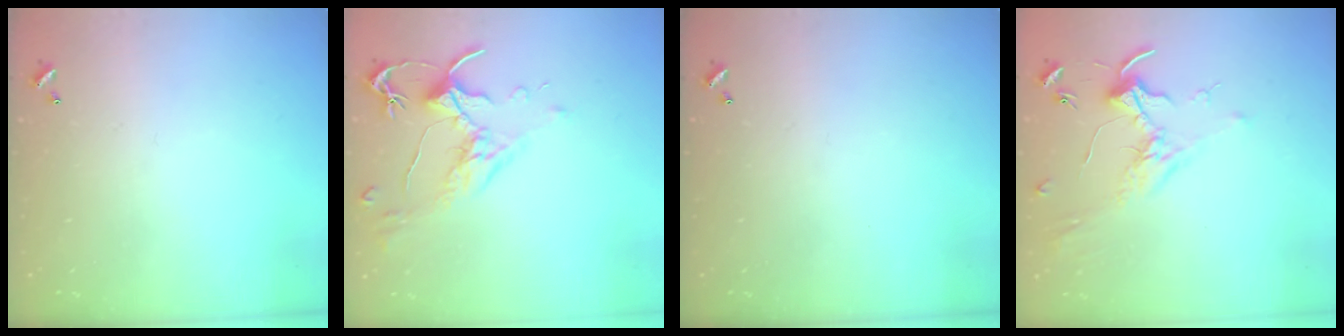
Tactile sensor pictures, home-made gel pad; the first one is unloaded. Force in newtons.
{"total": 1.6, "press": 1.4, "slide": 0.7}
{"total": 0.0}
{"total": 1.7, "press": 1.5, "slide": 0.7}